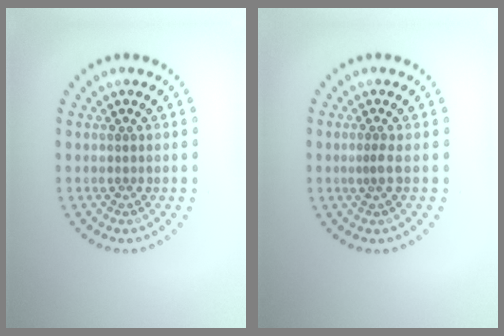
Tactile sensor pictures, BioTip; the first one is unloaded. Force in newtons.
{"total": 0.8, "press": 0.4, "slide": 0.6}